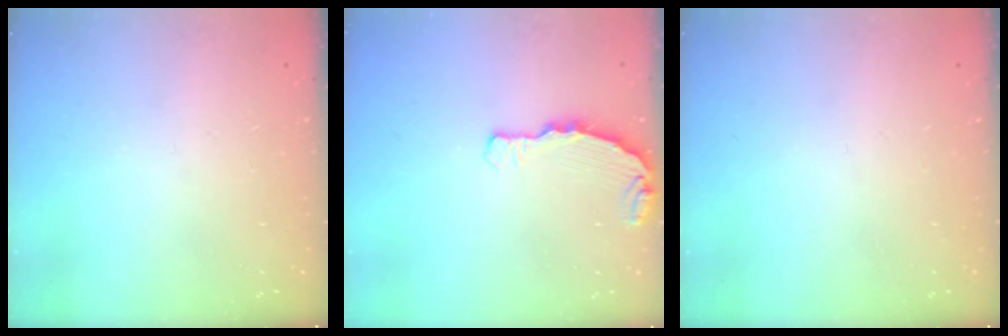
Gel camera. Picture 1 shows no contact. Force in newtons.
{"total": 4.8, "press": 4.8, "slide": 0.1}
{"total": 0.0}